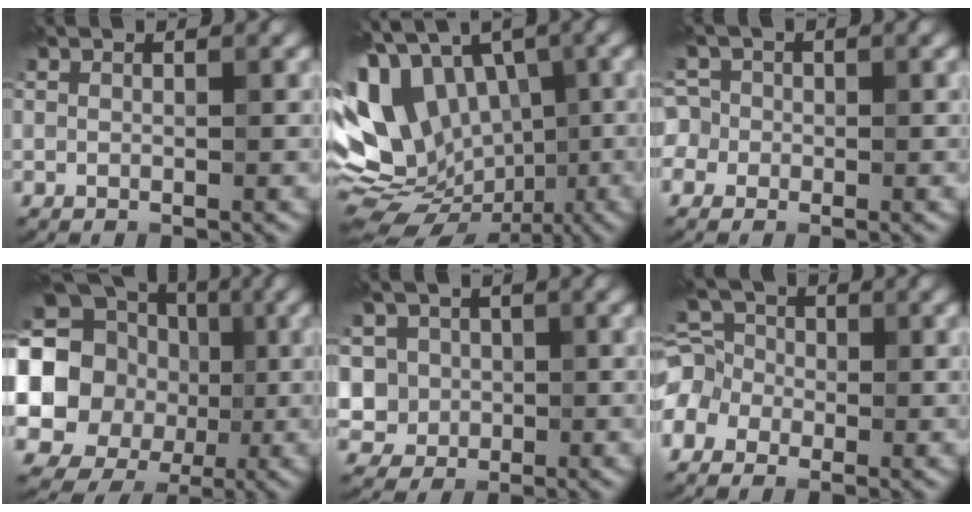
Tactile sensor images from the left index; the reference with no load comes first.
{"total": 14.3, "force": [-1.1, 9.7, 10.5], "torque": [-0.180, 0.010, -0.006]}
{"total": 4.2, "force": [-1.5, 3.9, 0.4], "torque": [0.007, 0.017, -0.057]}
{"total": 16.3, "force": [0.3, 14.9, 6.7], "torque": [-0.134, -0.003, -0.018]}
{"total": 4.8, "force": [-0.4, 4.7, 0.9], "torque": [-0.001, 0.021, -0.024]}
{"total": 6.4, "force": [-3.3, 5.1, 2.1], "torque": [-0.039, 0.006, -0.082]}